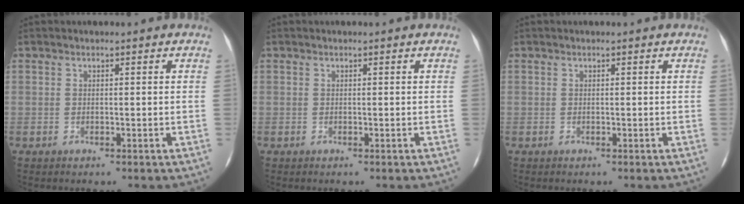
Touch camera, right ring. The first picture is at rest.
{"total": 0.0}
{"total": 0.0}